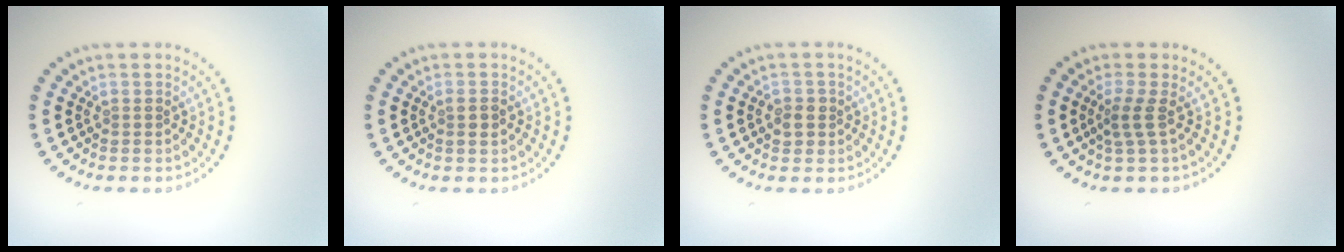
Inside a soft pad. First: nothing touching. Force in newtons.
{"total": 1.2, "press": 1.1, "slide": 0.4}
{"total": 1.7, "press": 1.7, "slide": 0.4}
{"total": 1.9, "press": 1.1, "slide": 1.5}